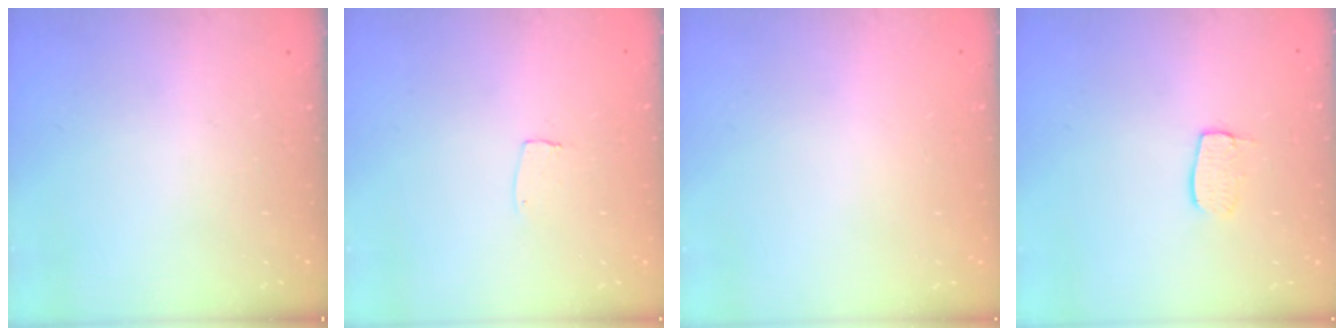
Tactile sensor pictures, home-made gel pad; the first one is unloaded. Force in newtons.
{"total": 2.6, "press": 2.6, "slide": 0.1}
{"total": 0.0}
{"total": 6.8, "press": 6.8, "slide": 0.4}